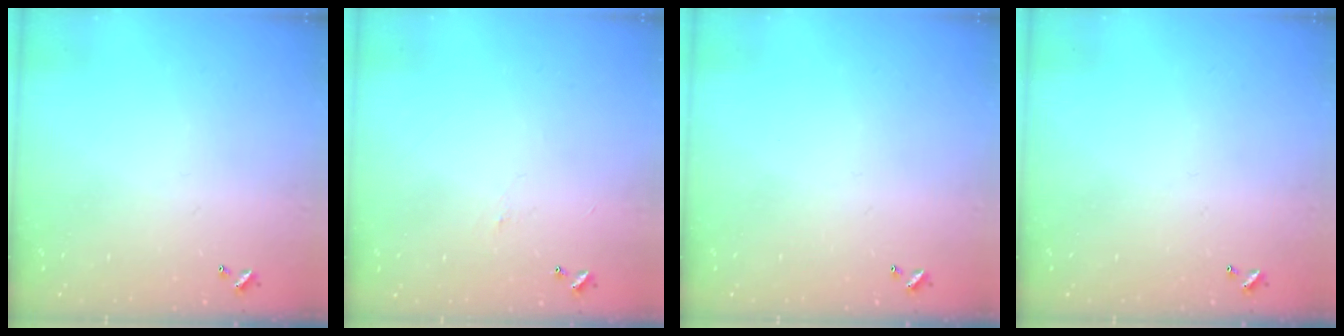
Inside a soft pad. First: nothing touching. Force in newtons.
{"total": 1.8, "press": 1.7, "slide": 0.6}
{"total": 0.0}
{"total": 0.0}